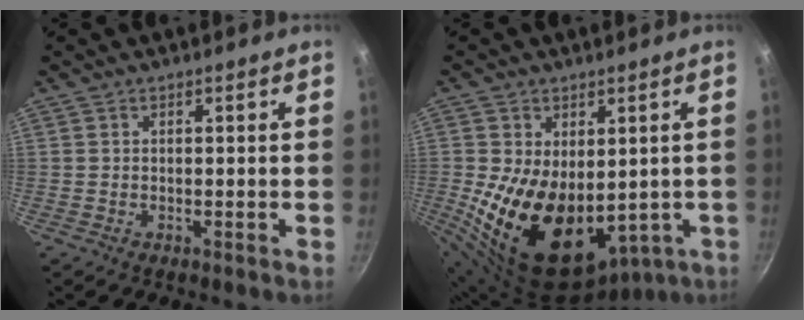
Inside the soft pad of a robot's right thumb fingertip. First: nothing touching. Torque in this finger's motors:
{"motor_torque": [-0.41, 1.79, 2.05, -0.72, 0.33]}